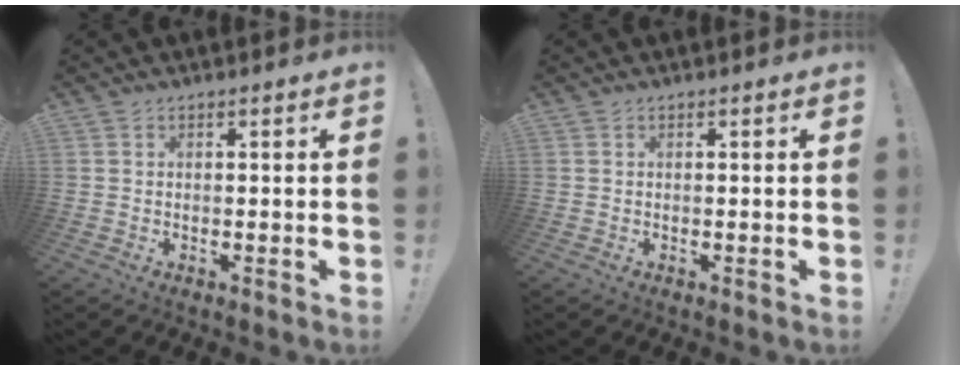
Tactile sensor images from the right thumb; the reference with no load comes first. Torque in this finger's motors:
{"motor_torque": [0.00, 0.00, 0.00, 0.00, 0.00]}